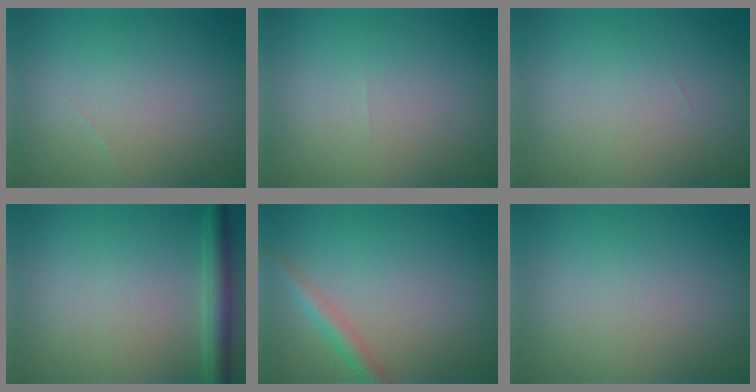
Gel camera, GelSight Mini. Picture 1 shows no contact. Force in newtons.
{"total": 0.0}
{"total": 0.0}
{"total": 3.1, "press": 3.1, "slide": 0.2}
{"total": 2.2, "press": 2.2, "slide": 0.1}
{"total": 0.0}